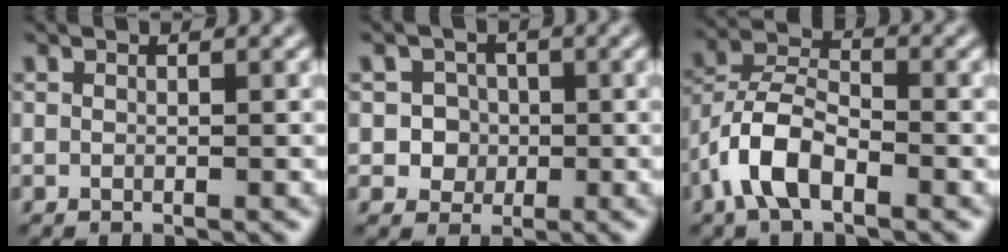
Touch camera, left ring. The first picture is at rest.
{"total": 2.6, "force": [-0.3, 2.5, 0.7], "torque": [0.008, 0.003, -0.013]}
{"total": 5.9, "force": [-3.1, 2.7, 4.2], "torque": [-0.079, 0.007, -0.069]}